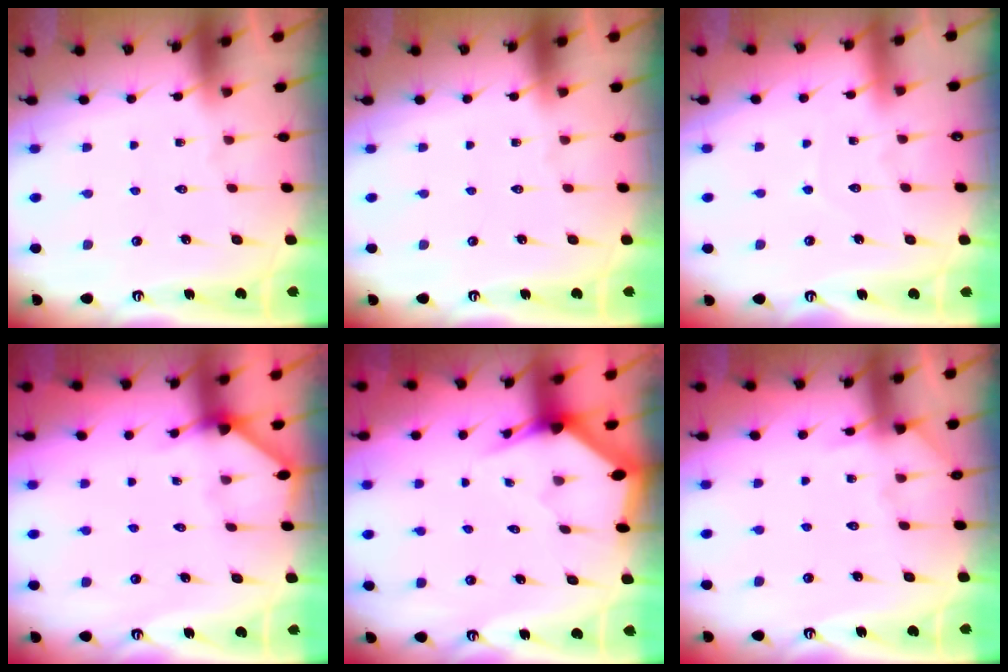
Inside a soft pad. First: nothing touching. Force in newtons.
{"total": 0.0}
{"total": 2.6, "press": 2.6, "slide": 0.3}
{"total": 3.4, "press": 3.4, "slide": 0.3}
{"total": 2.8, "press": 2.8, "slide": 0.1}
{"total": 6.1, "press": 6.1, "slide": 0.6}